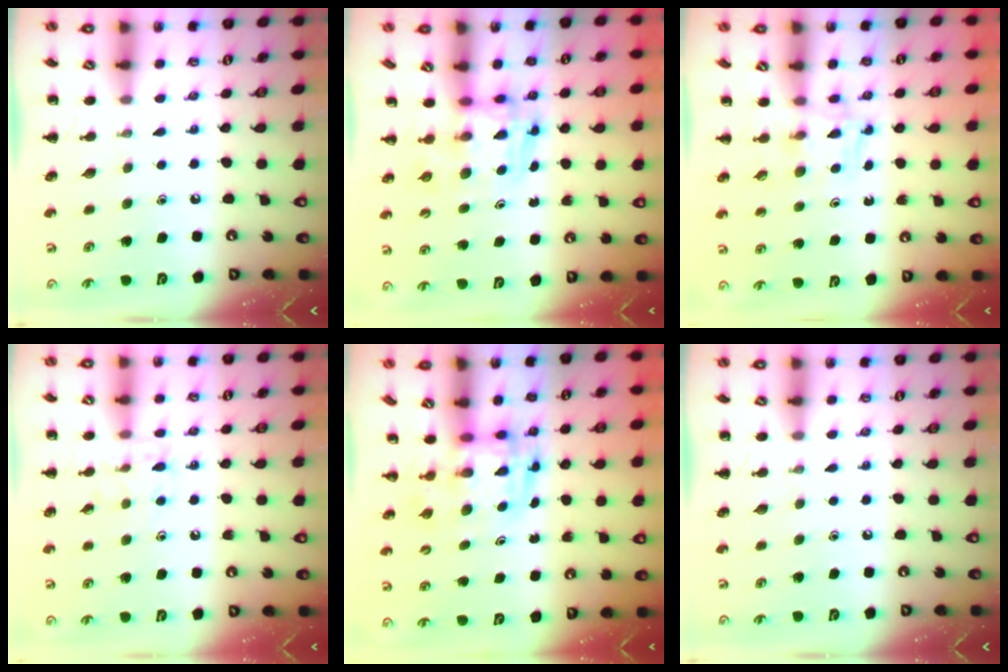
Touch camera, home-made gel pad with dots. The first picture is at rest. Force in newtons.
{"total": 3.6, "press": 3.5, "slide": 0.6}
{"total": 3.9, "press": 3.6, "slide": 1.4}
{"total": 7.1, "press": 7.1, "slide": 0.5}
{"total": 2.8, "press": 2.7, "slide": 0.6}
{"total": 0.0}